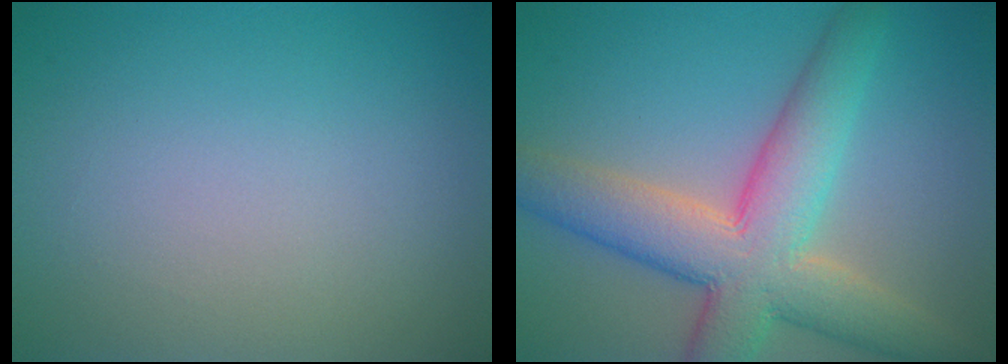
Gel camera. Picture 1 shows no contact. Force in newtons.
{"total": 9.0, "press": 9.0, "slide": 0.5}